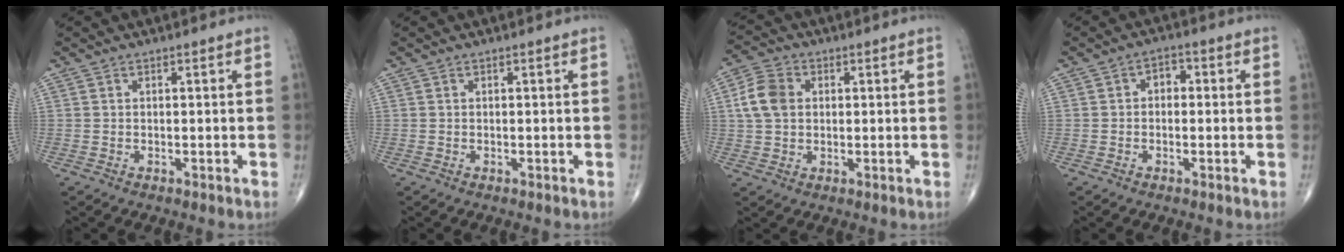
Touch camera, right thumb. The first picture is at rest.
{"total": 0.0}
{"total": 7.1, "force": [1.1, 5.3, 4.6], "torque": [-0.085, 0.010, 0.017]}
{"total": 3.1, "force": [0.1, 2.2, 2.2], "torque": [-0.017, 0.014, -0.006]}